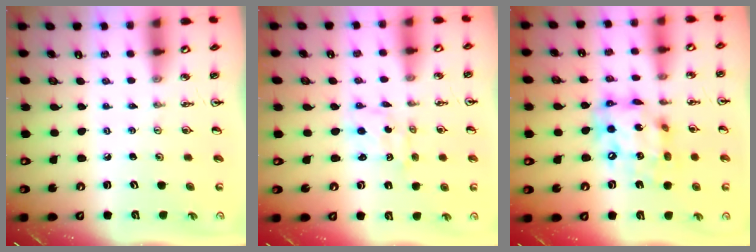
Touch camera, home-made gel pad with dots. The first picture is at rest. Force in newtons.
{"total": 1.3, "press": 1.1, "slide": 0.8}
{"total": 14.7, "press": 14.7, "slide": 1.0}